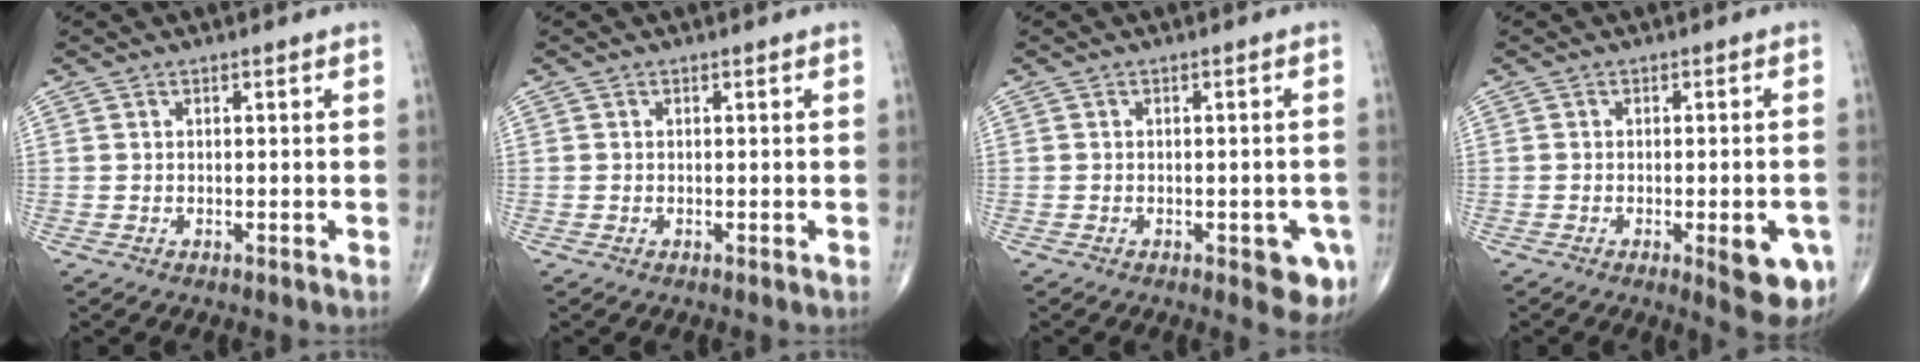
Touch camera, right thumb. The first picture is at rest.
{"total": 0.0}
{"total": 5.9, "force": [-2.3, 2.5, 4.8], "torque": [-0.035, 0.003, -0.024]}
{"total": 8.8, "force": [-3.1, 2.9, 7.7], "torque": [-0.073, -0.001, -0.033]}